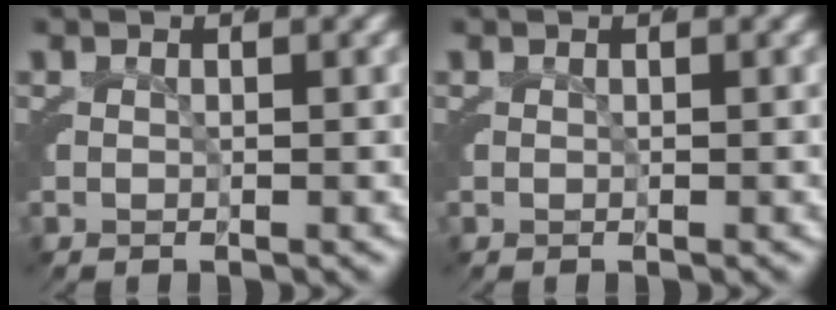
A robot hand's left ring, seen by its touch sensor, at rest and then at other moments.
{"total": 0.0}